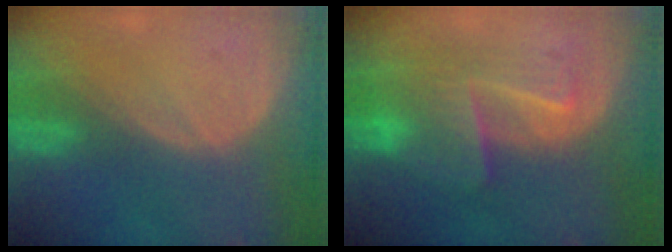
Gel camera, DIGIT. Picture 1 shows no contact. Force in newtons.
{"total": 7.1, "press": 7.1, "slide": 0.3}